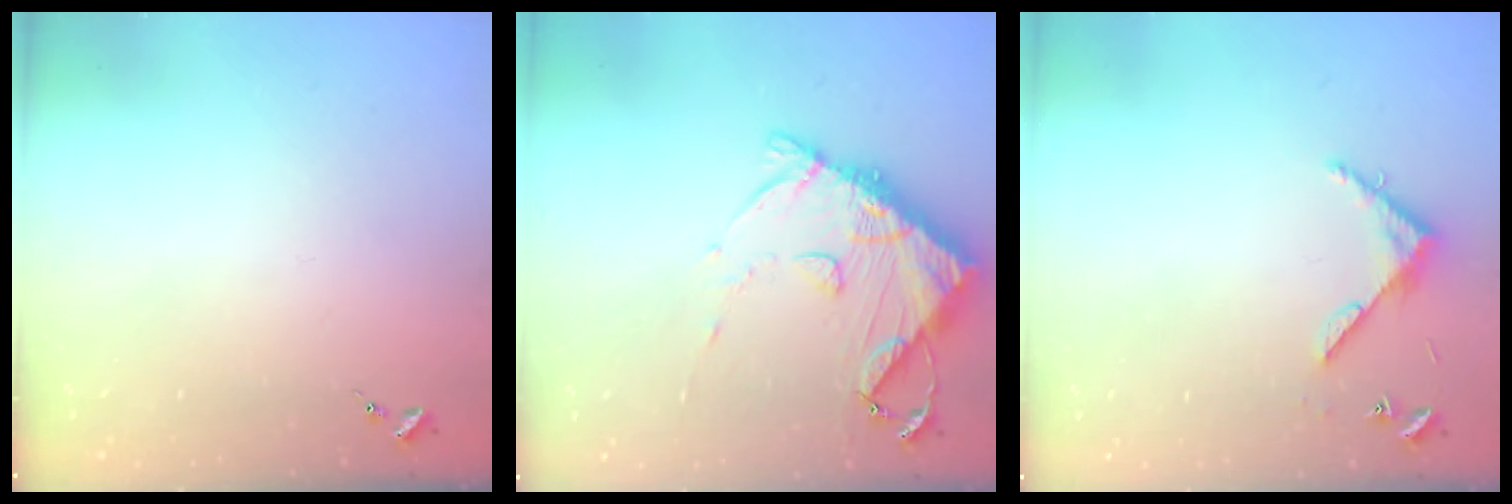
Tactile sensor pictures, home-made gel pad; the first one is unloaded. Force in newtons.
{"total": 13.5, "press": 13.4, "slide": 1.5}
{"total": 5.0, "press": 5.0, "slide": 0.4}